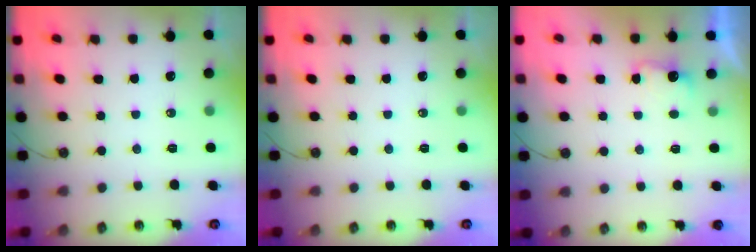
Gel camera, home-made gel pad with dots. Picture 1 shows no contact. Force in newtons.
{"total": 0.0}
{"total": 2.8, "press": 2.7, "slide": 0.8}